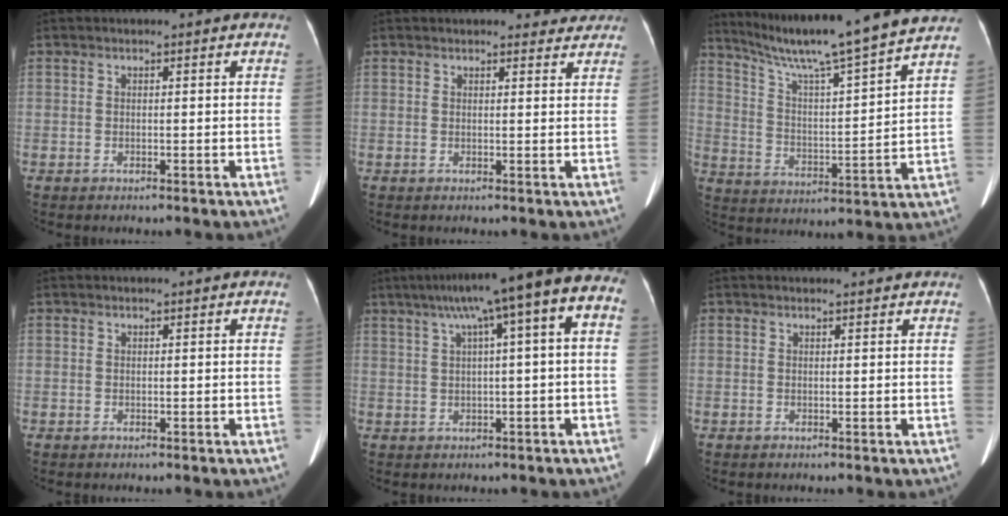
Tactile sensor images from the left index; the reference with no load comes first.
{"total": 5.8, "force": [5.3, 1.9, 1.4], "torque": [0.000, 0.008, 0.050]}
{"total": 19.1, "force": [16.8, -1.6, 9.1], "torque": [-0.159, -0.017, 0.253]}
{"total": 0.0}
{"total": 14.0, "force": [5.9, 0.9, 12.7], "torque": [-0.184, 0.052, 0.071]}
{"total": 2.1, "force": [2.0, 0.5, 0.3], "torque": [-0.007, 0.016, 0.021]}